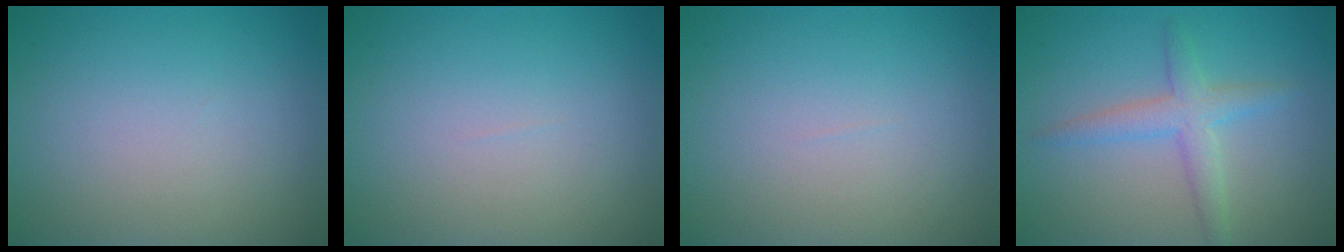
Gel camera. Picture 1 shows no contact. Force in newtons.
{"total": 0.0}
{"total": 0.0}
{"total": 2.9, "press": 2.9, "slide": 0.1}